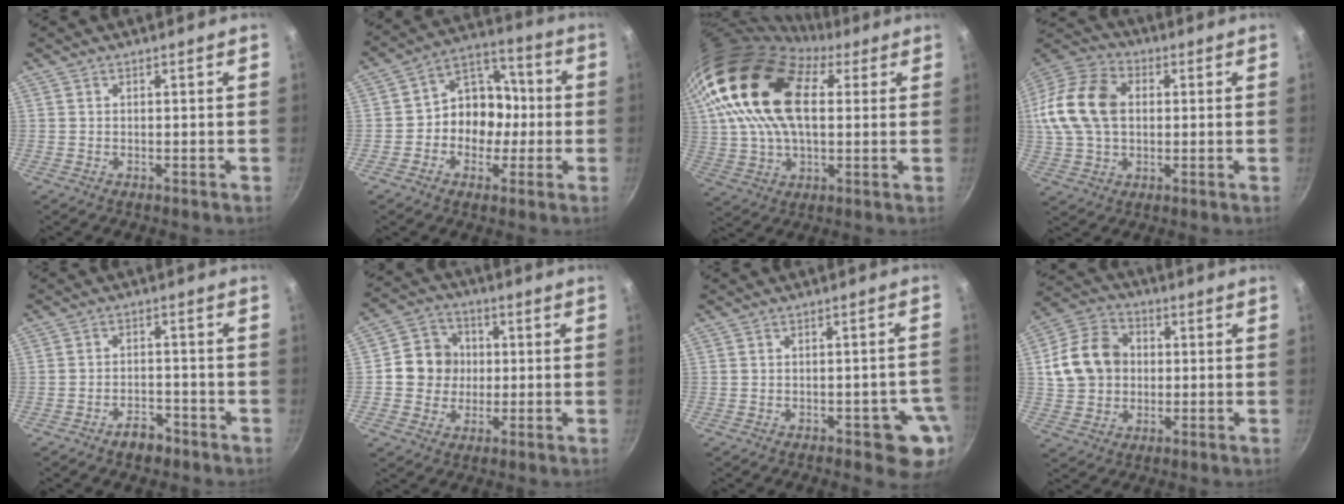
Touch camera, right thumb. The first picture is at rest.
{"total": 11.9, "force": [-1.5, 9.8, 6.5], "torque": [-0.038, 0.042, -0.040]}
{"total": 24.1, "force": [6.4, 14.6, 18.1], "torque": [-0.326, 0.011, 0.106]}
{"total": 17.8, "force": [2.1, 12.6, 12.5], "torque": [-0.234, 0.028, 0.028]}
{"total": 4.4, "force": [-3.1, 2.4, 2.0], "torque": [-0.017, 0.029, -0.045]}
{"total": 9.6, "force": [0.4, 8.9, 3.6], "torque": [-0.023, 0.016, -0.007]}
{"total": 9.4, "force": [-3.9, 3.5, 7.9], "torque": [-0.056, 0.024, -0.043]}
{"total": 13.3, "force": [1.2, 10.8, 7.6], "torque": [-0.115, 0.017, 0.015]}